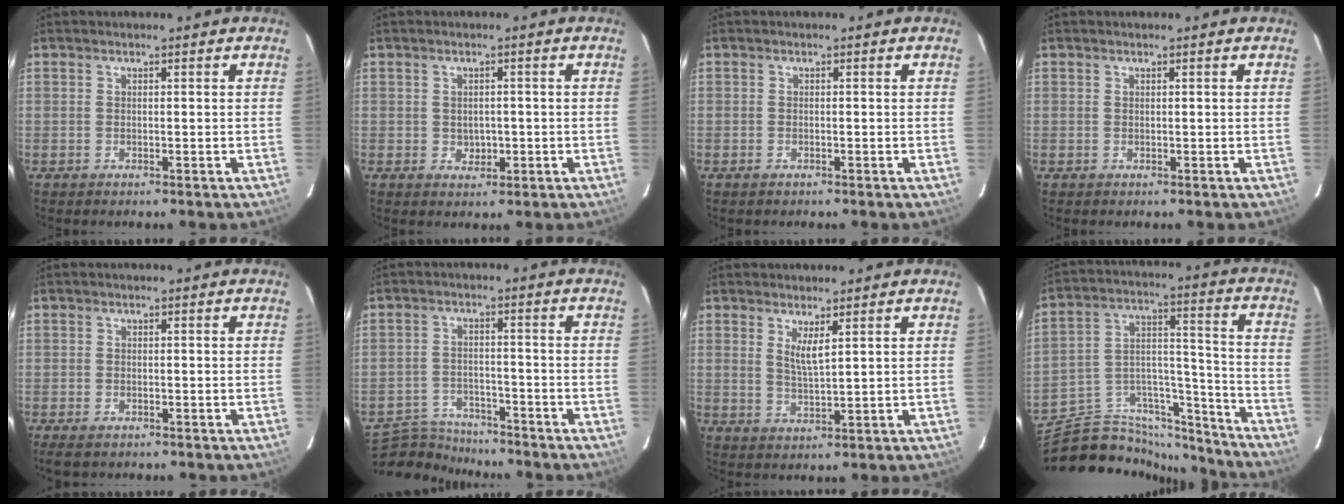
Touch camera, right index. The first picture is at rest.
{"total": 2.7, "force": [-0.3, 2.4, 1.1], "torque": [-0.016, 0.003, 0.004]}
{"total": 0.8, "force": [-0.6, 0.5, 0.3], "torque": [-0.006, -0.001, -0.013]}
{"total": 0.0}
{"total": 3.3, "force": [-2.4, 1.5, 1.7], "torque": [-0.042, -0.009, -0.044]}
{"total": 10.2, "force": [-9.8, 2.5, 1.8], "torque": [-0.064, 0.010, -0.163]}
{"total": 3.5, "force": [1.7, 0.6, 3.0], "torque": [-0.055, -0.008, 0.031]}
{"total": 20.0, "force": [-17.2, 8.2, 6.1], "torque": [-0.107, 0.059, -0.264]}